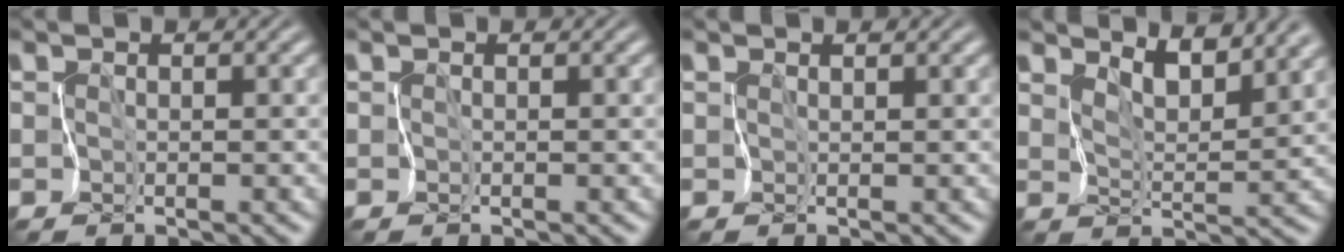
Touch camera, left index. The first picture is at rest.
{"total": 0.0}
{"total": 0.7, "force": [0.6, 0.0, 0.4], "torque": [-0.003, 0.002, 0.013]}
{"total": 4.0, "force": [3.4, 0.8, 1.8], "torque": [-0.040, -0.005, 0.061]}